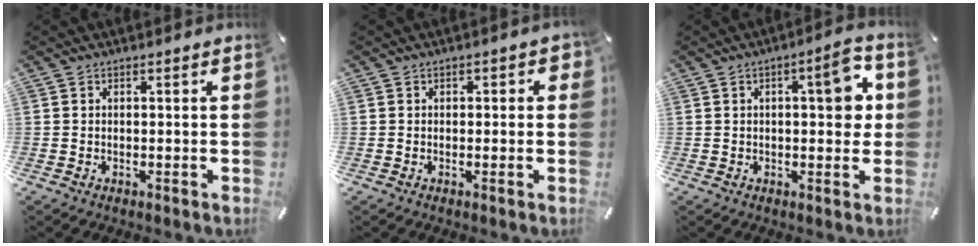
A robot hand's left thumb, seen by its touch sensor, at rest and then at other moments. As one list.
[{"total": 1.3, "force": [-0.2, 1.1, 0.8], "torque": [-0.006, 0.003, -0.007]}, {"total": 8.9, "force": [1.6, 3.6, 8.0], "torque": [-0.091, -0.007, 0.017]}]